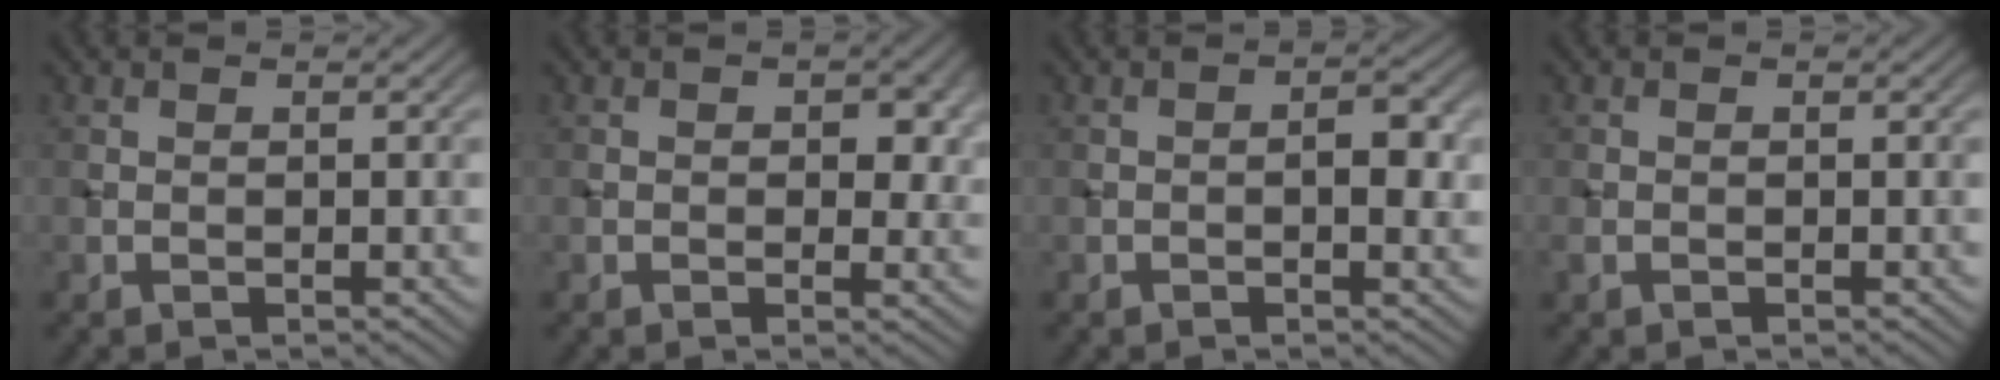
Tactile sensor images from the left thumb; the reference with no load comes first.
{"total": 3.4, "force": [0.4, 2.2, 2.5], "torque": [-0.036, -0.008, 0.005]}
{"total": 3.0, "force": [-0.4, 1.2, 2.7], "torque": [-0.032, 0.005, -0.010]}
{"total": 1.0, "force": [-0.5, 0.6, 0.5], "torque": [-0.013, -0.002, -0.011]}